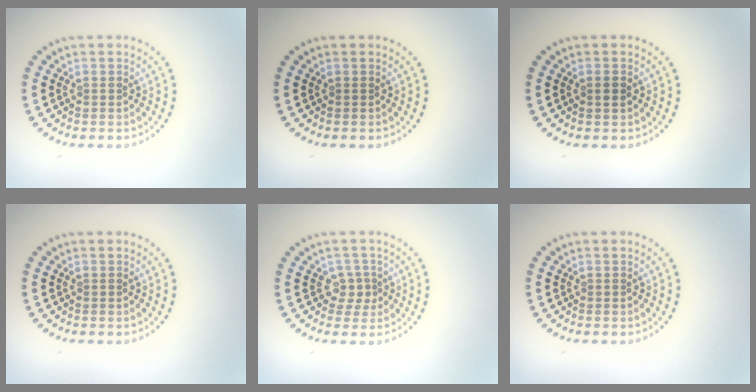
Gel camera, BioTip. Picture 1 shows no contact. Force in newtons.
{"total": 0.0}
{"total": 0.9, "press": 0.8, "slide": 0.3}
{"total": 0.0}
{"total": 1.7, "press": 1.3, "slide": 1.1}
{"total": 0.0}